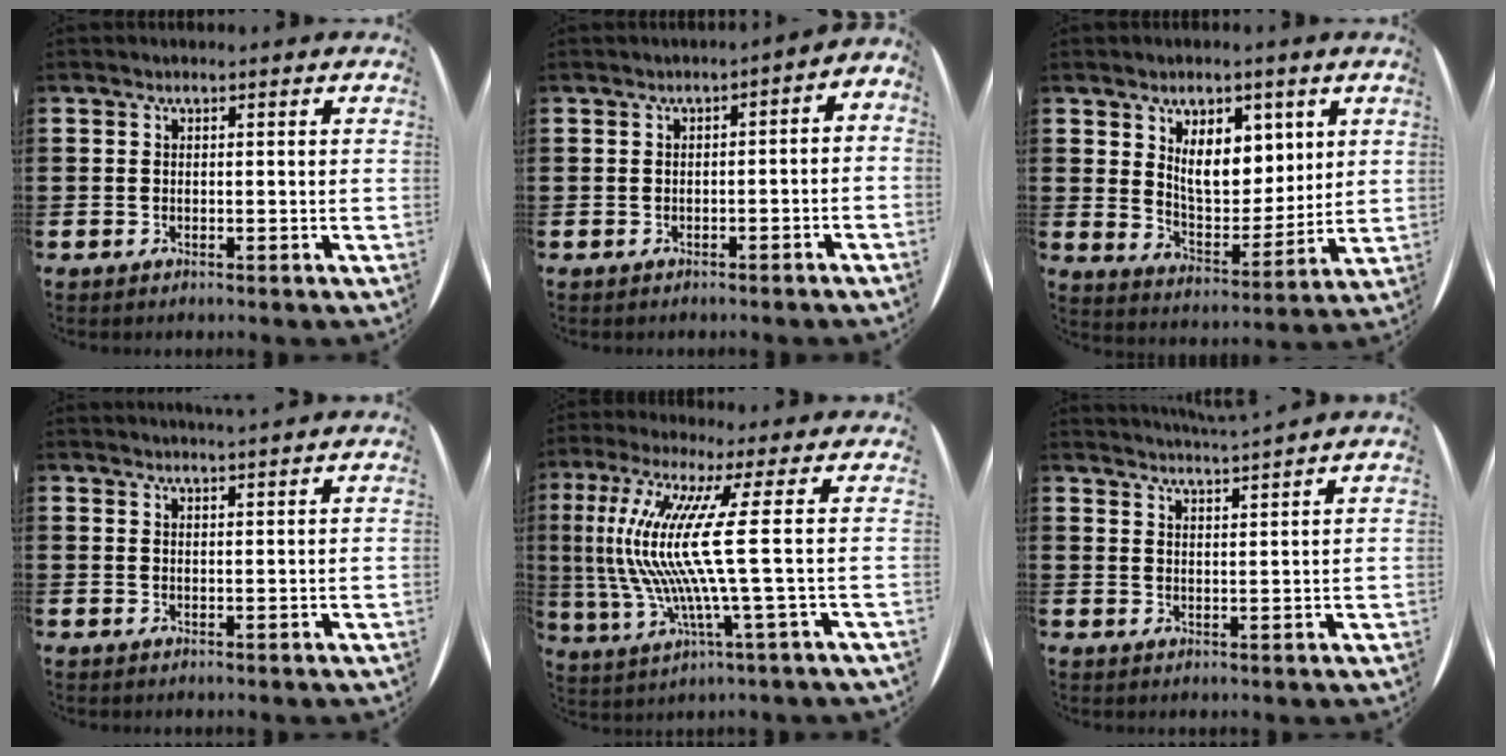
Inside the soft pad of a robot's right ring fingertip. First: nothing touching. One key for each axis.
{"total": 1.7, "fx": -1.6, "fy": 0.5, "fz": 0.3, "tx": -0.013, "ty": 0.005, "tz": -0.035}
{"total": 3.8, "fx": 2.4, "fy": 1.6, "fz": 2.5, "tx": -0.055, "ty": 0.005, "tz": 0.044}
{"total": 1.5, "fx": 1.4, "fy": -0.5, "fz": 0.0, "tx": 0.003, "ty": -0.004, "tz": 0.027}
{"total": 13.2, "fx": 1.7, "fy": -0.1, "fz": 13.0, "tx": -0.308, "ty": -0.027, "tz": 0.002}
{"total": 3.0, "fx": 2.8, "fy": -1.0, "fz": -0.2, "tx": -0.001, "ty": -0.021, "tz": 0.050}